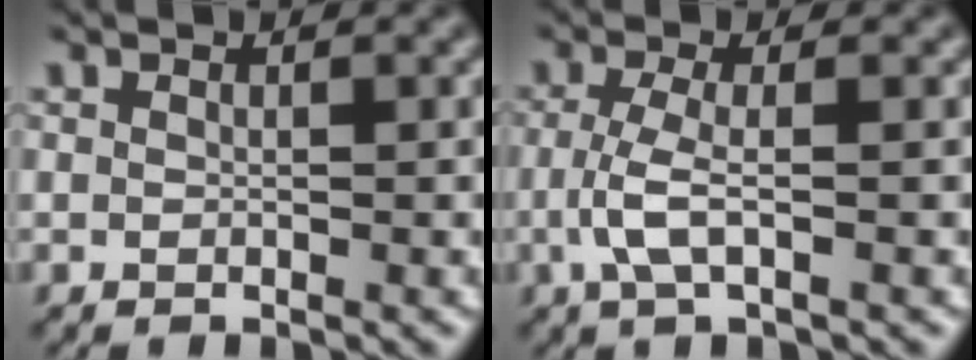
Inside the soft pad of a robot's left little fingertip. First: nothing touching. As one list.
[{"total": 3.0, "force": [-0.8, 0.7, 2.8], "torque": [-0.069, 0.001, -0.018]}]